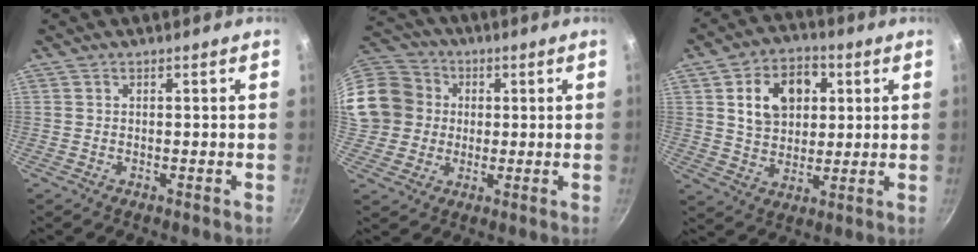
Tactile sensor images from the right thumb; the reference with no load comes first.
{"total": 16.8, "force": [2.0, 15.3, 6.6], "torque": [-0.131, 0.037, 0.033]}
{"total": 12.9, "force": [3.4, 9.4, 8.1], "torque": [-0.097, 0.003, 0.053]}